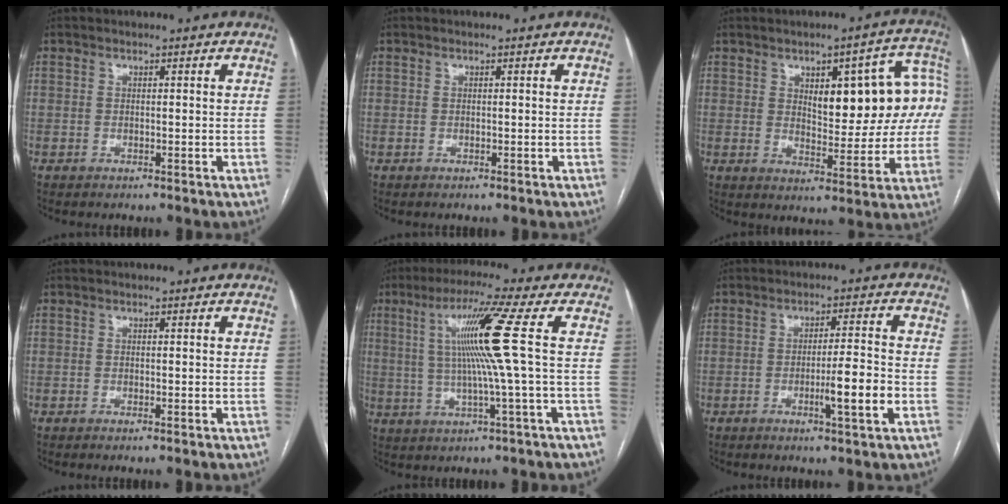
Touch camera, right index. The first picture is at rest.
{"total": 0.0}
{"total": 14.3, "force": [3.1, 5.4, 12.9], "torque": [-0.154, 0.035, 0.047]}
{"total": 0.5, "force": [-0.3, -0.1, 0.4], "torque": [-0.009, 0.000, -0.006]}
{"total": 10.4, "force": [1.7, -2.4, 10.0], "torque": [-0.177, 0.009, 0.036]}
{"total": 6.4, "force": [-2.1, 0.0, 6.1], "torque": [-0.094, -0.005, -0.033]}